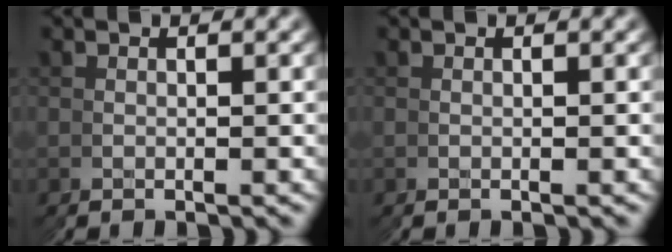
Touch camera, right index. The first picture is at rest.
{"total": 0.0}